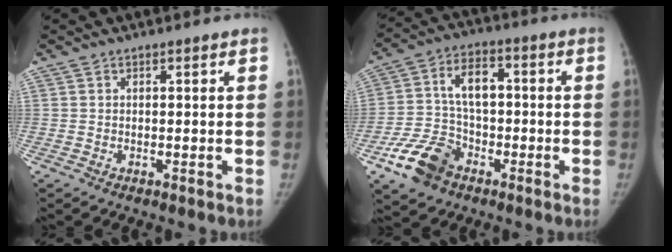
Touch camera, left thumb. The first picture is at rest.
{"total": 13.3, "force": [-6.0, 9.7, 6.9], "torque": [-0.108, 0.040, -0.113]}